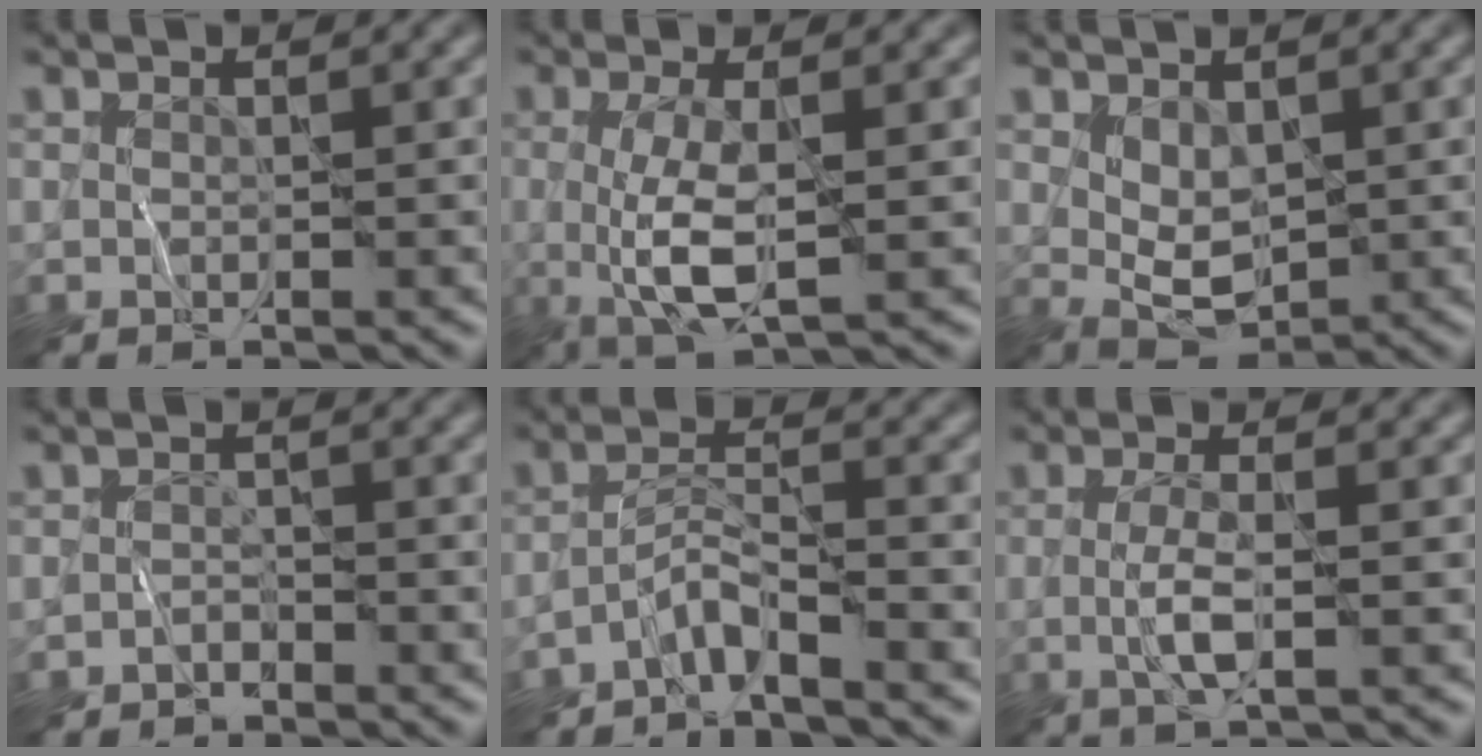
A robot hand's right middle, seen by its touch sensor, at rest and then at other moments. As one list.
[{"total": 4.7, "force": [0.0, 1.2, 4.5], "torque": [-0.098, -0.010, 0.001]}, {"total": 3.4, "force": [0.7, 2.1, 2.6], "torque": [-0.048, -0.009, 0.020]}, {"total": 1.2, "force": [-1.1, 0.4, -0.1], "torque": [0.007, 0.010, -0.023]}, {"total": 2.8, "force": [-2.4, 0.2, 1.3], "torque": [-0.022, 0.011, -0.056]}, {"total": 2.7, "force": [-0.2, 0.5, 2.6], "torque": [-0.059, -0.003, -0.009]}]